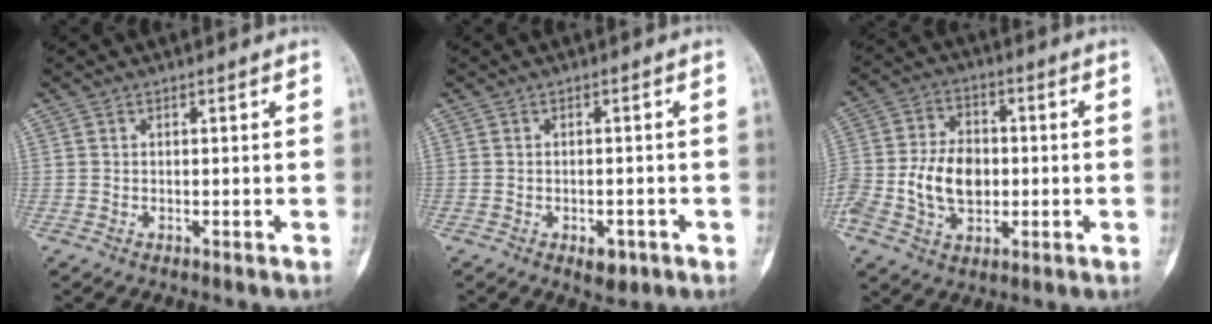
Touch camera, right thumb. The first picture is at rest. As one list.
[{"total": 3.5, "force": [-1.7, 2.1, 2.3], "torque": [-0.015, 0.008, -0.016]}, {"total": 13.1, "force": [-2.1, 9.2, 9.0], "torque": [-0.158, 0.020, -0.037]}]